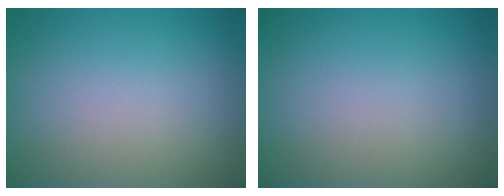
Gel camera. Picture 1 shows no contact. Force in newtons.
{"total": 0.0}